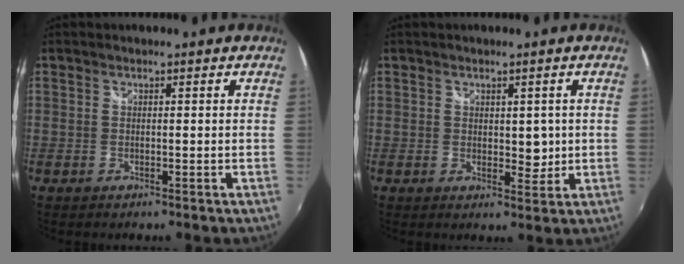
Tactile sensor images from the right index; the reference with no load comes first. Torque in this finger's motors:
{"motor_torque": [-1.07, 1.07, 0.02, 0.00]}